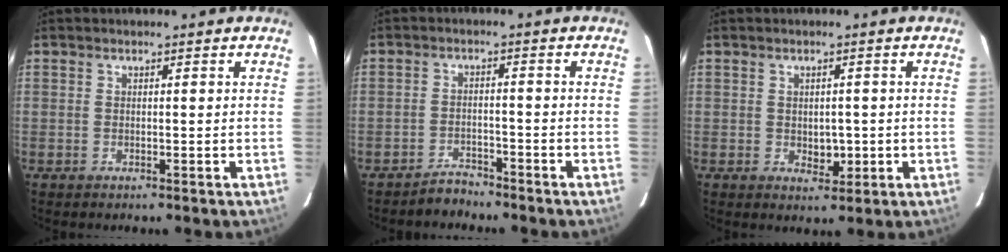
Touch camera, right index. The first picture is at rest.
{"total": 2.8, "force": [-2.7, 0.7, -0.2], "torque": [0.006, -0.002, -0.046]}
{"total": 3.1, "force": [-0.4, 2.1, 2.2], "torque": [-0.026, -0.001, 0.002]}